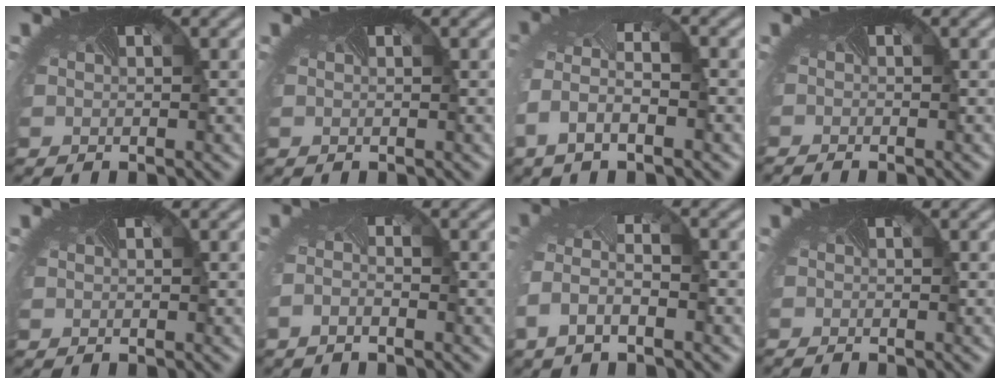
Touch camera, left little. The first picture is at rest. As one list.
[{"total": 0.0}, {"total": 4.6, "force": [-1.7, 2.3, 3.7], "torque": [-0.096, -0.006, -0.038]}, {"total": 1.2, "force": [-1.1, 0.0, 0.5], "torque": [-0.008, -0.014, -0.016]}, {"total": 0.0}, {"total": 1.0, "force": [-0.9, -0.1, 0.5], "torque": [-0.024, -0.009, -0.021]}, {"total": 4.1, "force": [-1.7, 2.0, 3.1], "torque": [-0.084, -0.006, -0.039]}, {"total": 0.9, "force": [-0.8, 0.0, 0.3], "torque": [-0.007, -0.013, -0.012]}]